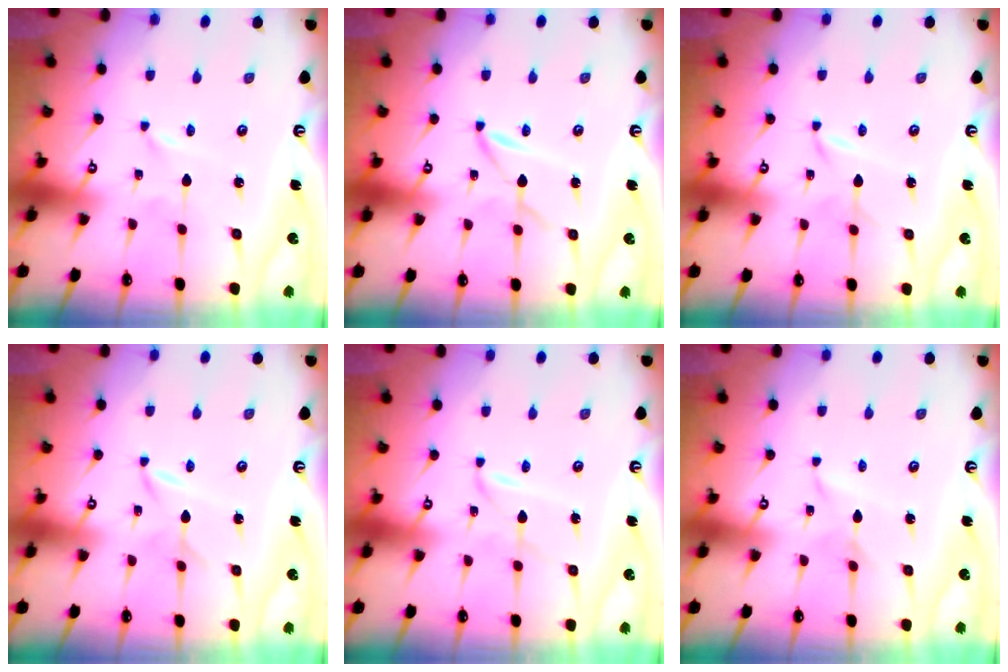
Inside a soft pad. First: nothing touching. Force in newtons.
{"total": 2.5, "press": 2.5, "slide": 0.3}
{"total": 2.1, "press": 2.1, "slide": 0.4}
{"total": 2.3, "press": 2.3, "slide": 0.2}
{"total": 3.4, "press": 3.4, "slide": 0.3}
{"total": 1.9, "press": 1.9, "slide": 0.3}